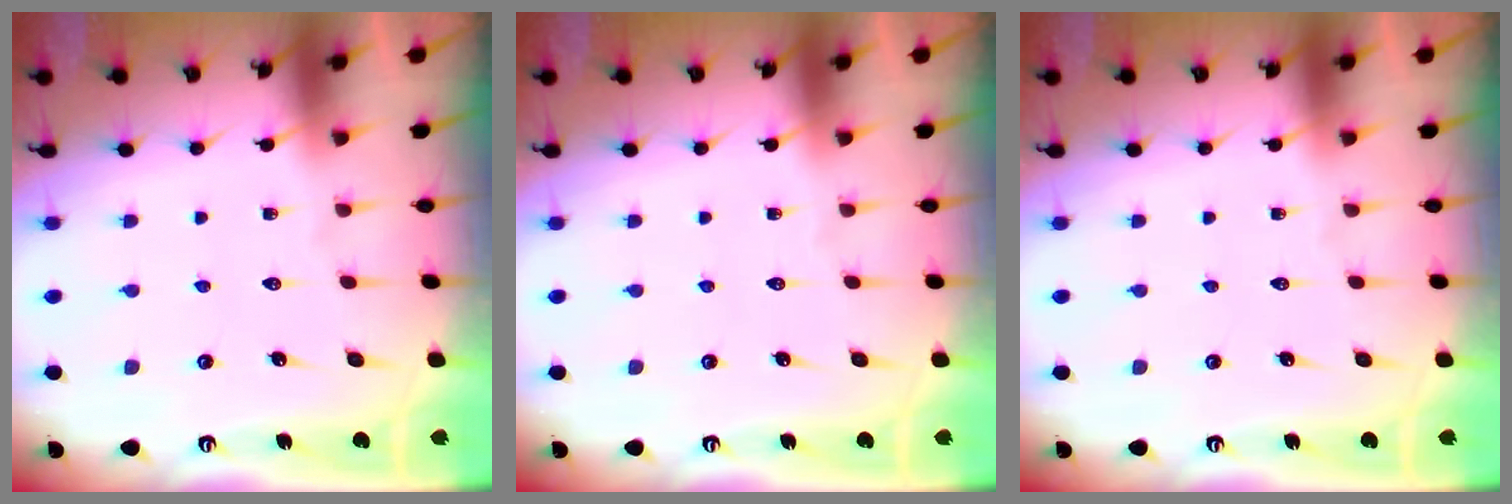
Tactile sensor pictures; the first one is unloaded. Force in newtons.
{"total": 0.0}
{"total": 0.0}